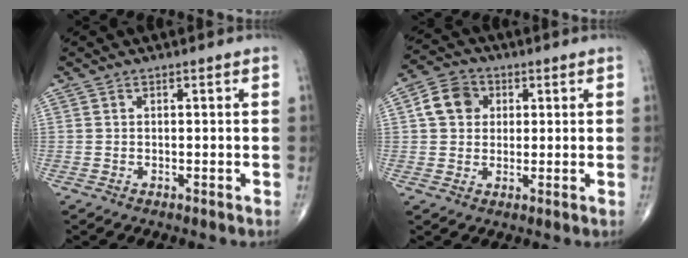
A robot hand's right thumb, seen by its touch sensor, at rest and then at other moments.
{"total": 7.1, "force": [1.6, 6.0, 3.6], "torque": [-0.050, 0.008, 0.020]}